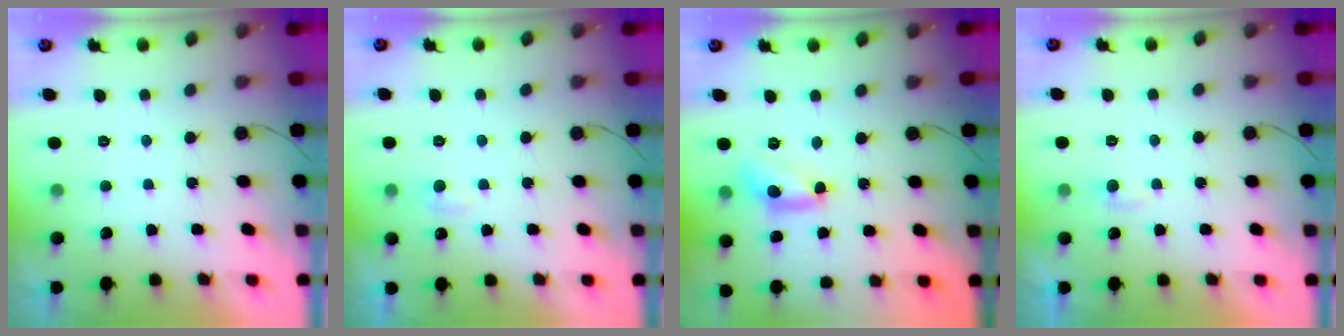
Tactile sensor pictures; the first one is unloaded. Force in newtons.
{"total": 4.1, "press": 4.1, "slide": 0.5}
{"total": 9.8, "press": 9.8, "slide": 0.7}
{"total": 2.7, "press": 2.7, "slide": 0.2}